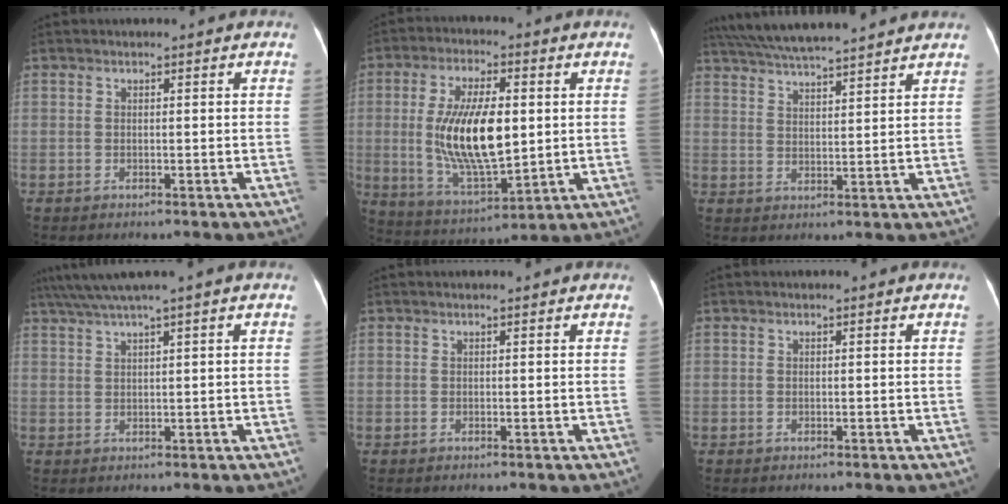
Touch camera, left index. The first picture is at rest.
{"total": 14.4, "force": [0.8, 4.9, 13.5], "torque": [-0.271, -0.004, 0.022]}
{"total": 14.8, "force": [13.2, 0.8, 6.5], "torque": [-0.124, 0.036, 0.206]}
{"total": 4.9, "force": [3.4, -1.0, 3.4], "torque": [-0.074, 0.023, 0.069]}
{"total": 0.7, "force": [0.6, 0.1, 0.3], "torque": [-0.009, 0.014, 0.008]}
{"total": 0.0}